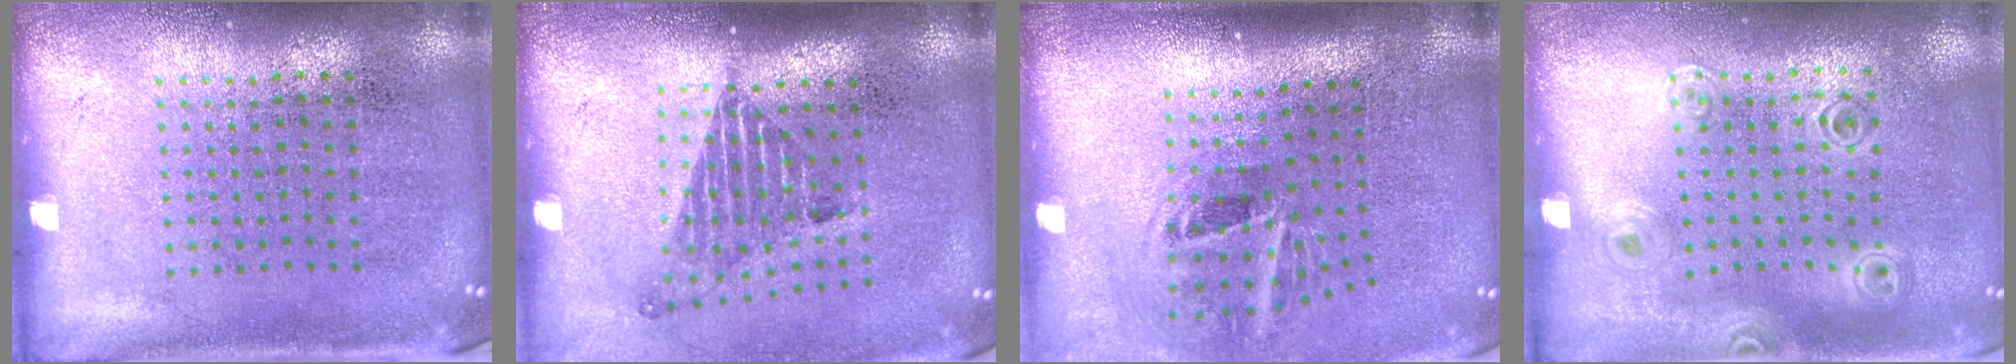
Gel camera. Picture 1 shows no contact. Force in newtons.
{"total": 1.6, "press": 1.1, "slide": 1.2}
{"total": 2.0, "press": 1.2, "slide": 1.6}
{"total": 1.0, "press": 1.0, "slide": 0.0}